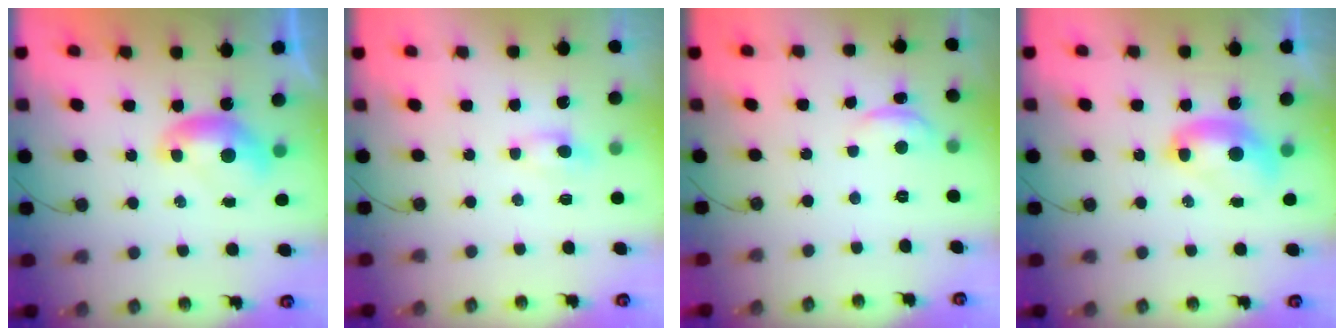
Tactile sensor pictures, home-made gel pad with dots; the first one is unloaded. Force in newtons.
{"total": 0.5, "press": 0.3, "slide": 0.5}
{"total": 1.0, "press": 0.7, "slide": 0.7}
{"total": 2.6, "press": 2.6, "slide": 0.1}